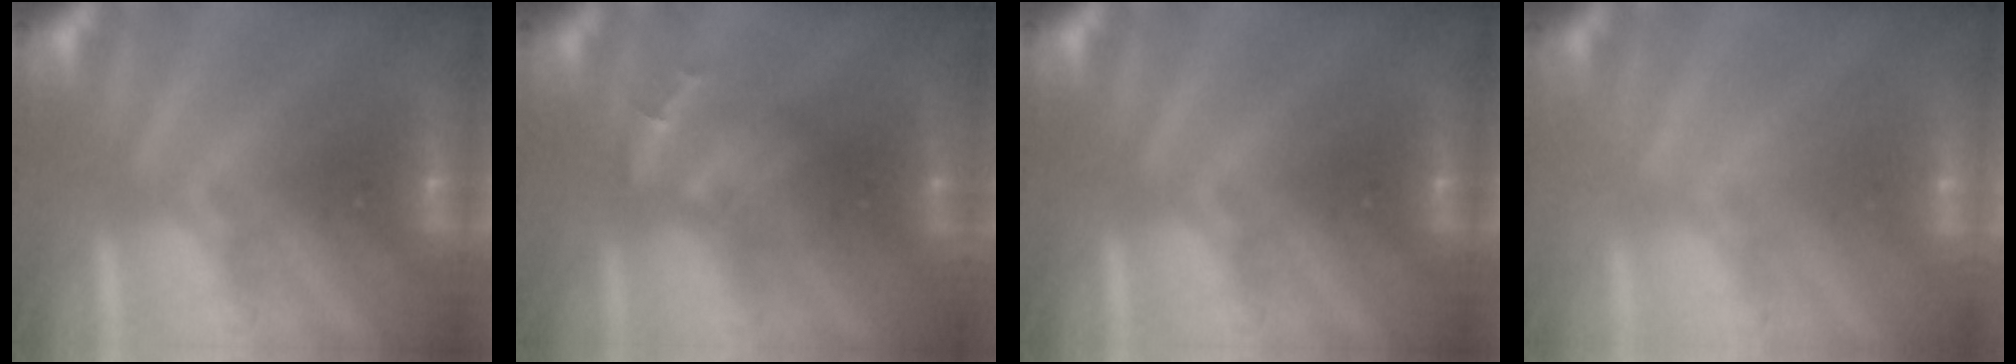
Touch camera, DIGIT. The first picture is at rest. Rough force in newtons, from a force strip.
{"total": 2.5}
{"total": 0.0}
{"total": 1.9}